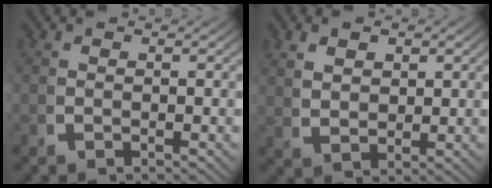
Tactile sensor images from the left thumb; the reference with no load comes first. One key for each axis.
{"total": 2.8, "fx": 1.5, "fy": 1.7, "fz": 1.6, "tx": -0.024, "ty": -0.003, "tz": 0.040}